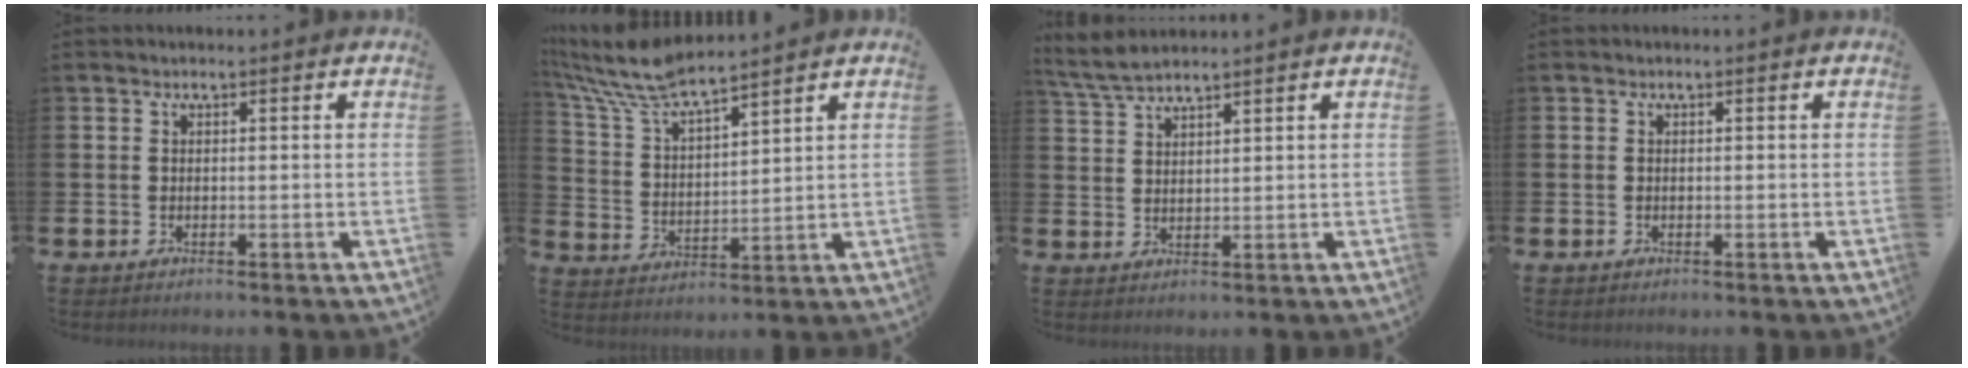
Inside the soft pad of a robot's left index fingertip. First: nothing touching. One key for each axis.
{"total": 7.8, "fx": 7.2, "fy": 0.9, "fz": 2.7, "tx": -0.085, "ty": -0.038, "tz": 0.128}
{"total": 3.9, "fx": 3.7, "fy": 0.4, "fz": 1.2, "tx": -0.037, "ty": -0.008, "tz": 0.069}
{"total": 0.0}